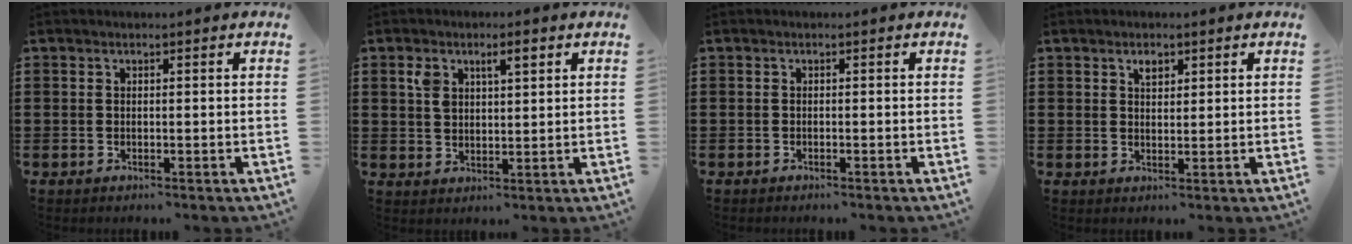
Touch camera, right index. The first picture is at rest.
{"total": 3.9, "force": [1.8, 1.8, 3.1], "torque": [-0.058, 0.005, 0.028]}
{"total": 0.0}
{"total": 1.9, "force": [1.1, 1.0, 1.2], "torque": [-0.020, 0.001, 0.017]}